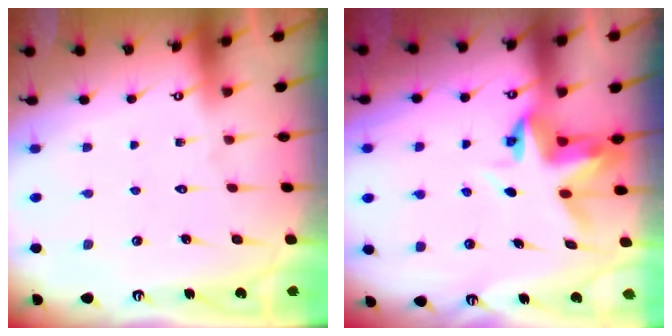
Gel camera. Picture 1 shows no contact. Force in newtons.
{"total": 4.2, "press": 4.2, "slide": 0.3}